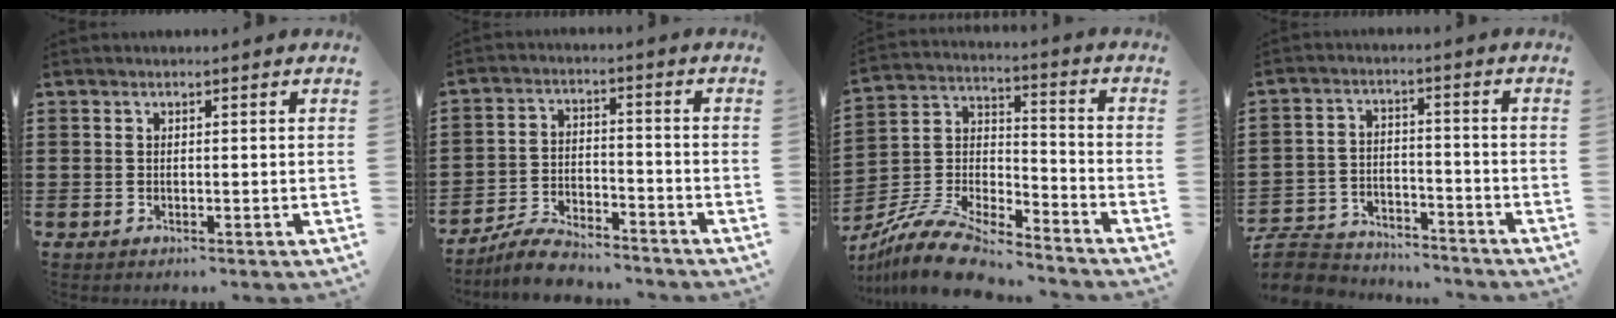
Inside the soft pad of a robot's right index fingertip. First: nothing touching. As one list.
[{"total": 5.9, "force": [-5.6, 1.0, 1.5], "torque": [-0.028, 0.012, -0.108]}, {"total": 10.7, "force": [-9.6, 2.0, 4.3], "torque": [-0.099, 0.018, -0.195]}, {"total": 6.7, "force": [-6.5, 1.3, 0.9], "torque": [-0.036, 0.010, -0.133]}]